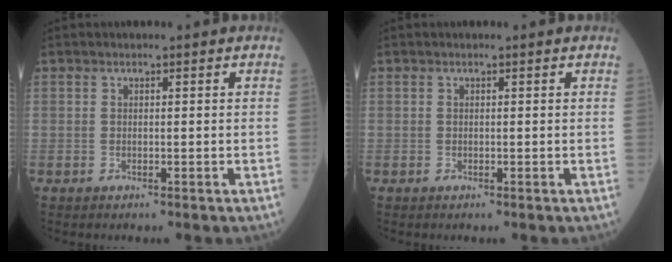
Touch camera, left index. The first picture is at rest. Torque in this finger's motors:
{"motor_torque": [0.15, -0.02, 0.04, 0.01]}